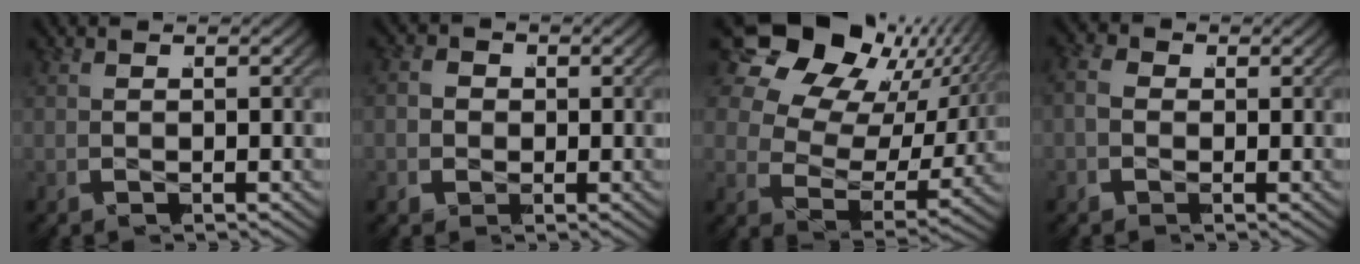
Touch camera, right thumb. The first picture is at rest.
{"total": 2.9, "force": [-0.1, 2.6, 1.2], "torque": [-0.025, -0.006, -0.004]}
{"total": 11.0, "force": [2.9, 7.3, 7.7], "torque": [-0.164, -0.001, 0.039]}
{"total": 2.5, "force": [-0.2, 2.1, 1.3], "torque": [-0.031, -0.003, -0.010]}